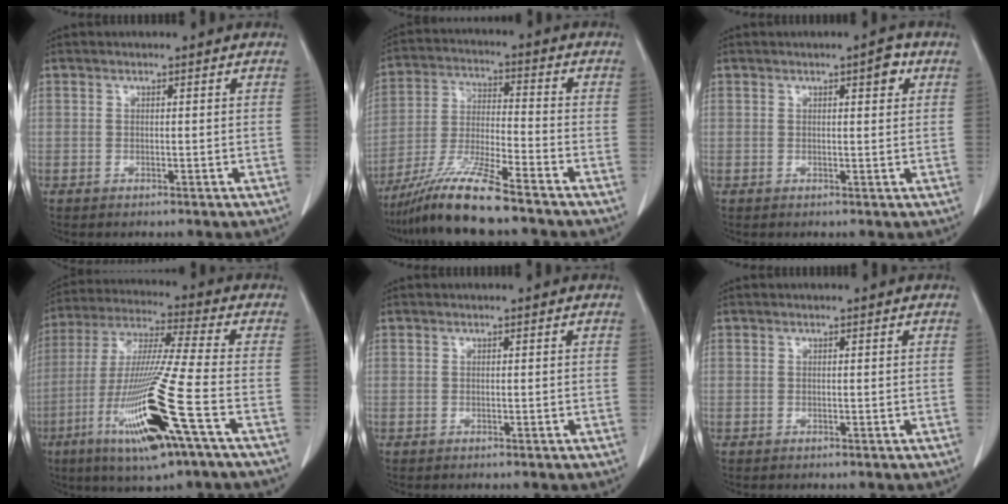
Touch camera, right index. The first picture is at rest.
{"total": 11.6, "force": [-9.1, -0.2, 7.2], "torque": [-0.142, -0.025, -0.172]}
{"total": 2.4, "force": [1.2, 0.7, 2.1], "torque": [-0.027, 0.002, 0.014]}
{"total": 19.0, "force": [-7.3, -0.2, 17.5], "torque": [-0.373, -0.037, -0.142]}
{"total": 0.0}
{"total": 0.0}